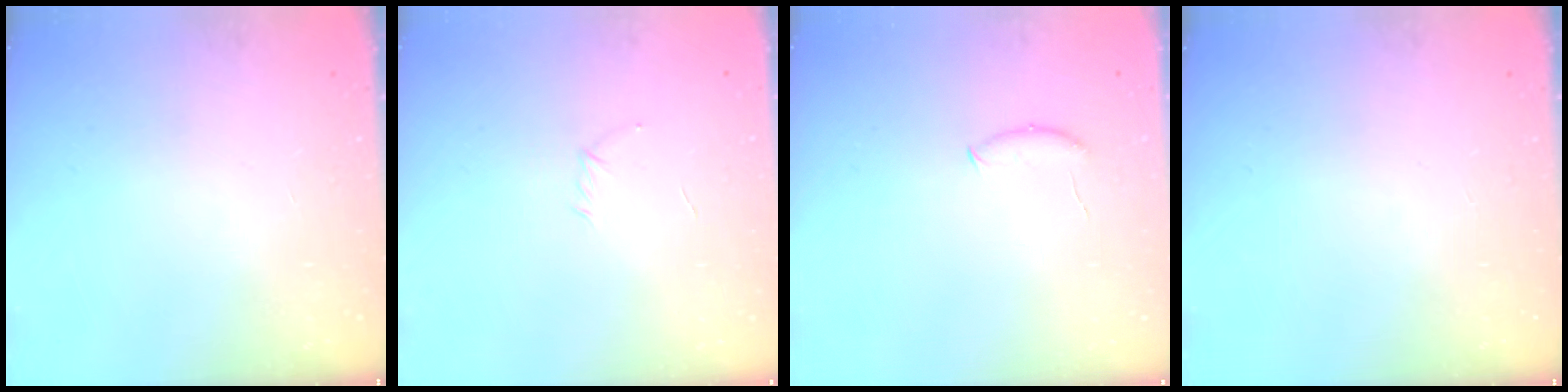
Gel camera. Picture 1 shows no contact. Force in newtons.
{"total": 3.7, "press": 3.7, "slide": 0.7}
{"total": 5.9, "press": 5.9, "slide": 0.9}
{"total": 0.0}